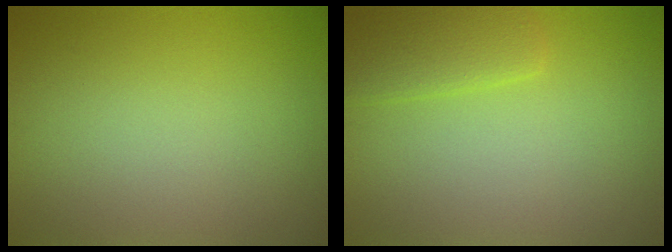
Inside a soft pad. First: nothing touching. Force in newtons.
{"total": 2.5, "press": 2.5, "slide": 0.3}